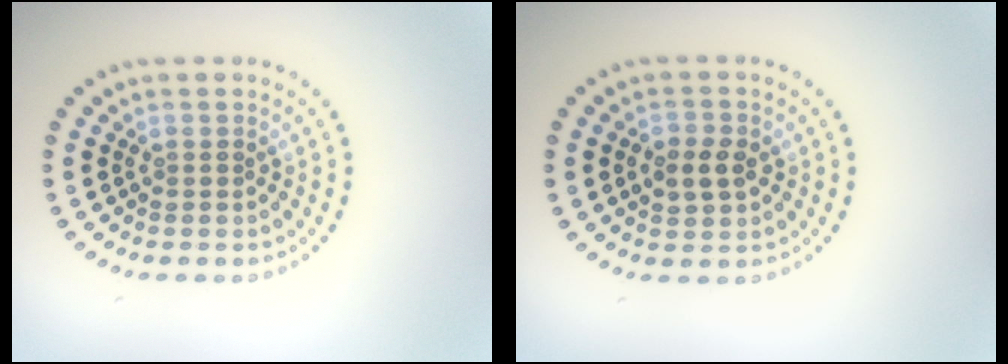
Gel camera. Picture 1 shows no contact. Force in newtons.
{"total": 2.5, "press": 2.5, "slide": 0.2}